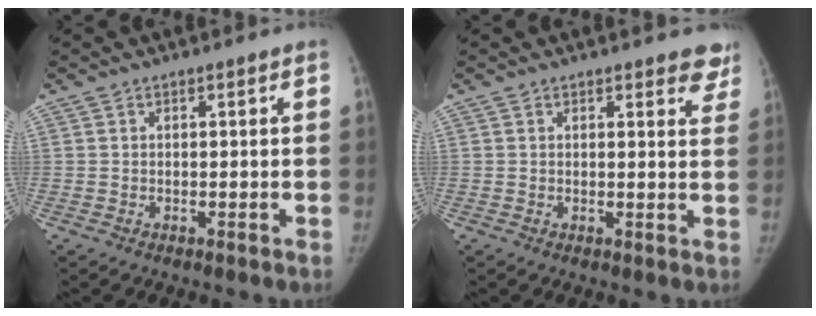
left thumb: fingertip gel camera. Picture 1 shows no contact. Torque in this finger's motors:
{"motor_torque": [0.28, -0.06, 0.44, -0.42, 0.03]}